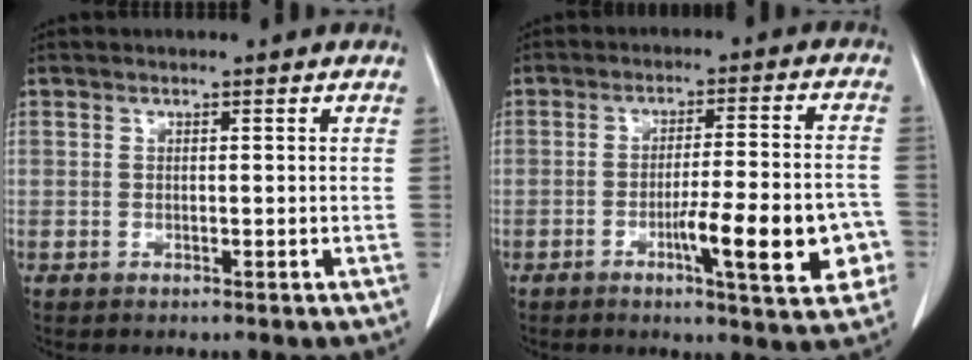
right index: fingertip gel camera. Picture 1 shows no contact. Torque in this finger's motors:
{"motor_torque": [1.21, -0.74, 0.35, 0.08]}